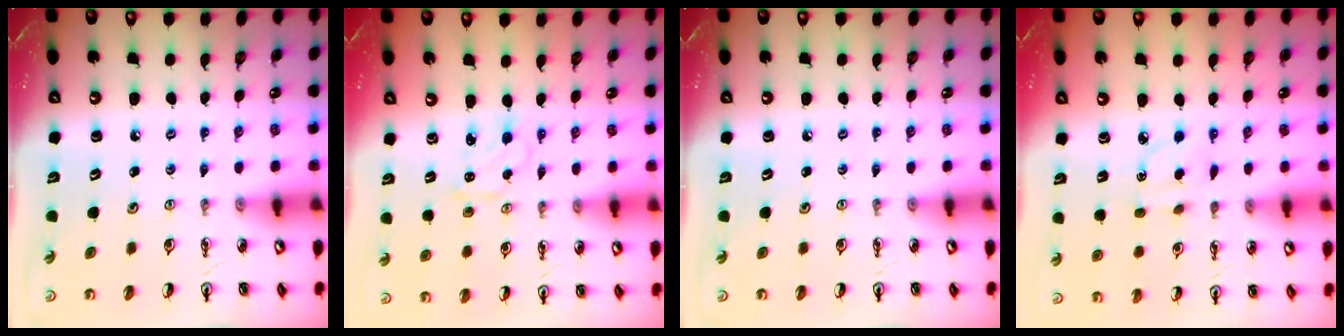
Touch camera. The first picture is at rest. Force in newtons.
{"total": 1.4, "press": 1.4, "slide": 0.3}
{"total": 0.0}
{"total": 3.2, "press": 3.1, "slide": 0.7}